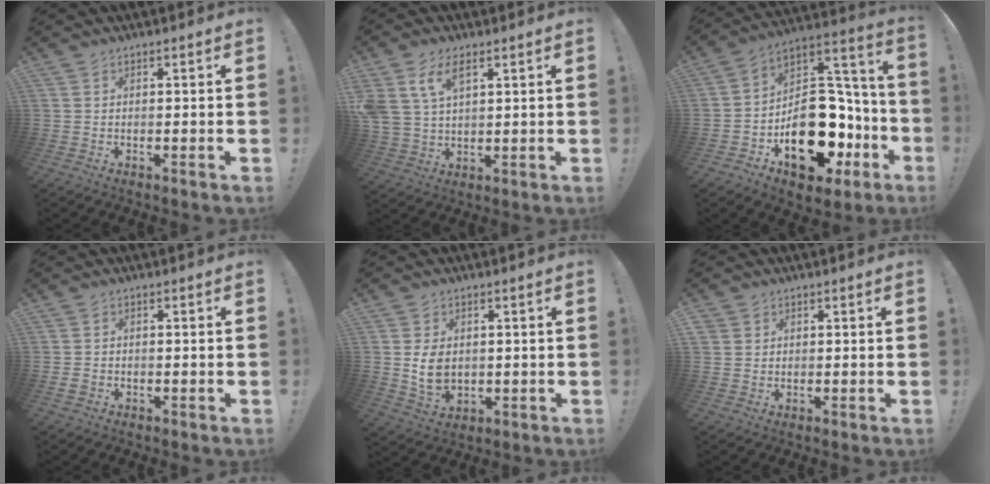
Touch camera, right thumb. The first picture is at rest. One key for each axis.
{"total": 8.8, "fx": 4.5, "fy": 5.2, "fz": 5.6, "tx": -0.121, "ty": -0.007, "tz": 0.088}
{"total": 24.2, "fx": -9.4, "fy": 15.2, "fz": 16.2, "tx": -0.225, "ty": 0.057, "tz": -0.127}
{"total": 1.7, "fx": -0.5, "fy": 1.3, "fz": 0.9, "tx": -0.014, "ty": 0.003, "tz": -0.009}
{"total": 9.1, "fx": 1.1, "fy": 7.4, "fz": 5.1, "tx": -0.080, "ty": -0.009, "tz": 0.024}
{"total": 2.5, "fx": 1.3, "fy": 2.2, "fz": 0.4, "tx": -0.003, "ty": -0.004, "tz": 0.024}